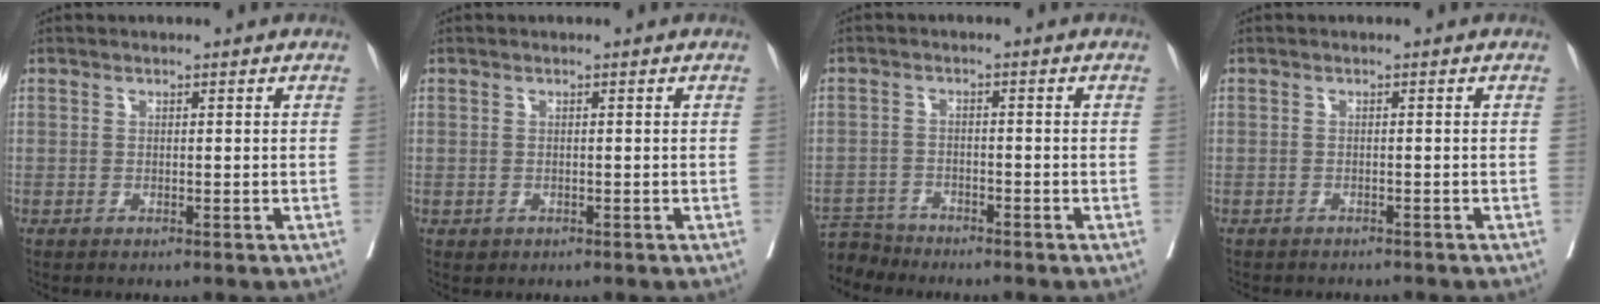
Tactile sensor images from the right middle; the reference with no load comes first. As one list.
[{"total": 0.6, "force": [-0.2, 0.5, 0.1], "torque": [-0.003, 0.002, 0.000]}, {"total": 4.0, "force": [-3.9, 0.2, -0.7], "torque": [0.013, -0.010, -0.073]}, {"total": 4.5, "force": [-4.0, 1.6, 1.1], "torque": [-0.011, -0.001, -0.053]}]